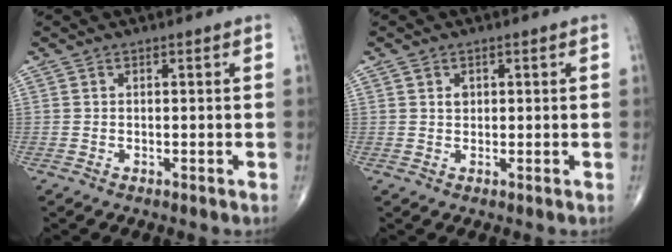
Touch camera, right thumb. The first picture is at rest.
{"total": 1.5, "force": [0.5, 1.2, 0.8], "torque": [-0.005, -0.001, 0.008]}